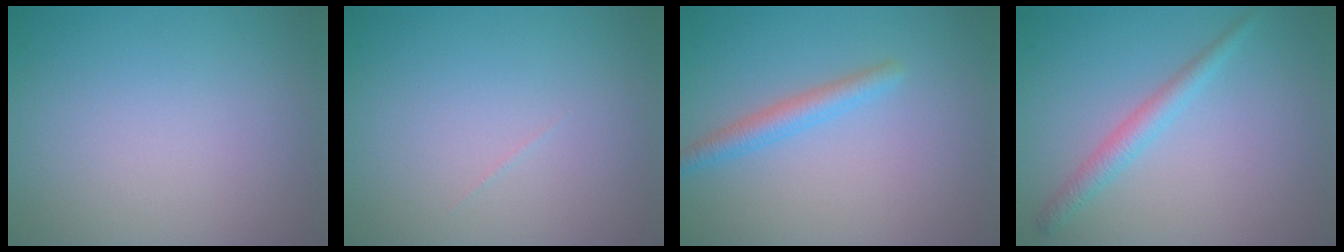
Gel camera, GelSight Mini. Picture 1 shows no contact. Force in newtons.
{"total": 0.0}
{"total": 2.2, "press": 2.2, "slide": 0.1}
{"total": 2.2, "press": 2.2, "slide": 0.1}